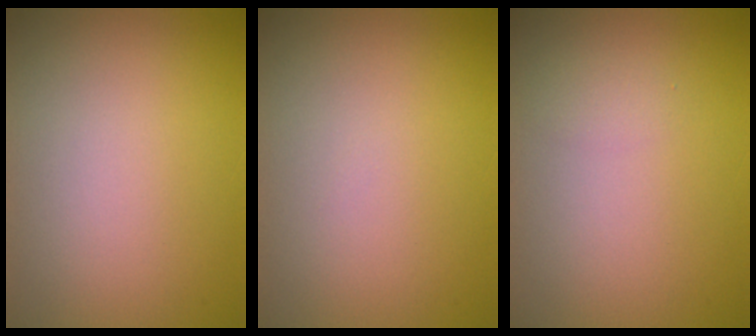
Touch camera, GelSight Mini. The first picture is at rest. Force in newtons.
{"total": 0.0}
{"total": 0.9, "press": 0.9, "slide": 0.0}